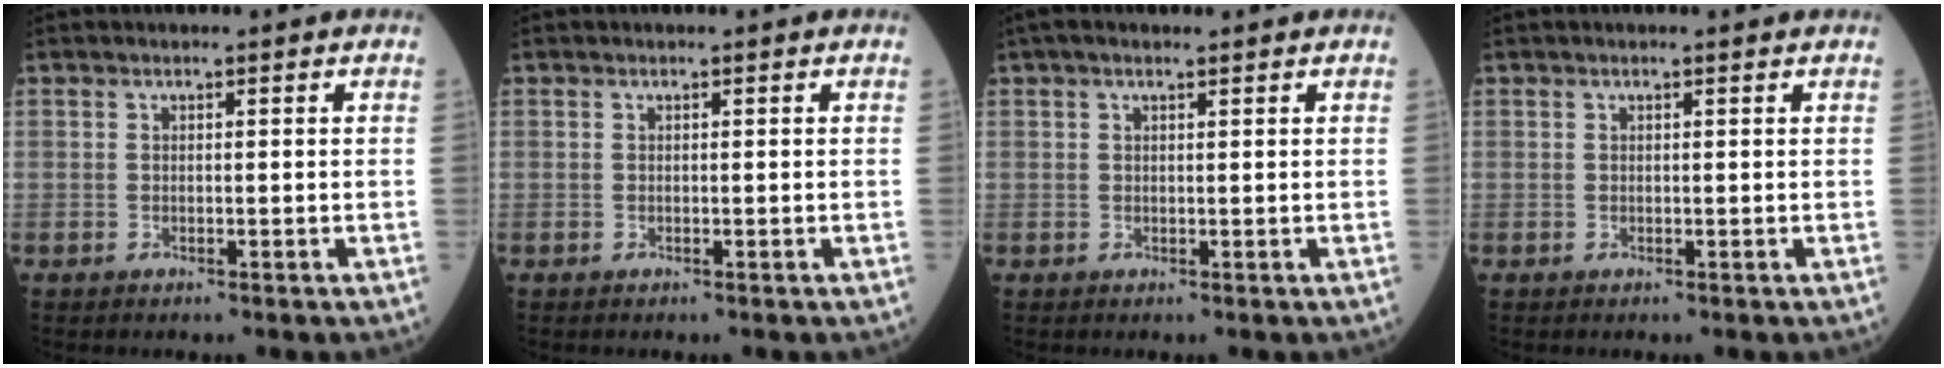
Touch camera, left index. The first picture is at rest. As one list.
[{"total": 0.0}, {"total": 3.0, "force": [2.1, 0.4, 2.1], "torque": [-0.042, 0.027, 0.036]}, {"total": 0.9, "force": [0.7, -0.1, 0.5], "torque": [-0.012, 0.007, 0.012]}]